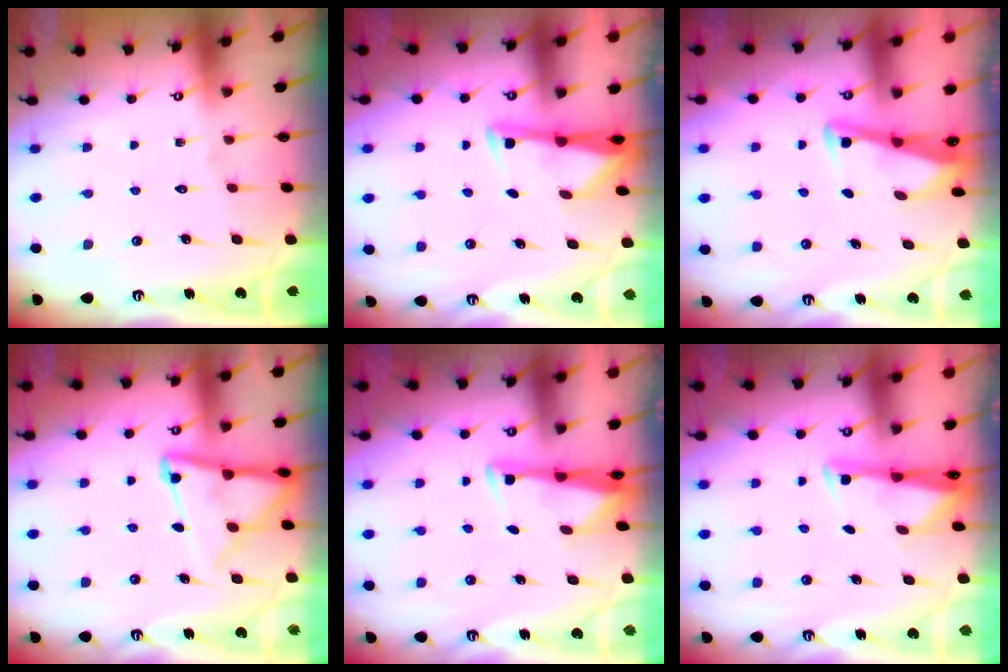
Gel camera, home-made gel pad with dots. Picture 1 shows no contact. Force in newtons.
{"total": 3.2, "press": 3.2, "slide": 0.5}
{"total": 3.4, "press": 3.3, "slide": 0.4}
{"total": 10.5, "press": 10.5, "slide": 1.2}
{"total": 3.2, "press": 3.1, "slide": 0.9}
{"total": 2.6, "press": 2.6, "slide": 0.4}